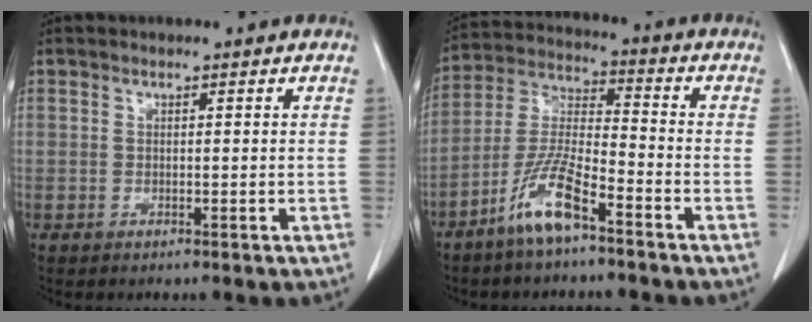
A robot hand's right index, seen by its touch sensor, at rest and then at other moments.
{"total": 9.7, "force": [-6.0, 1.6, 7.4], "torque": [-0.157, -0.008, -0.121]}